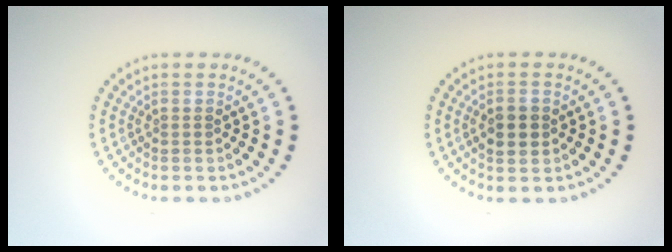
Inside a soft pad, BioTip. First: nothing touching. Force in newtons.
{"total": 2.4, "press": 2.4, "slide": 0.2}